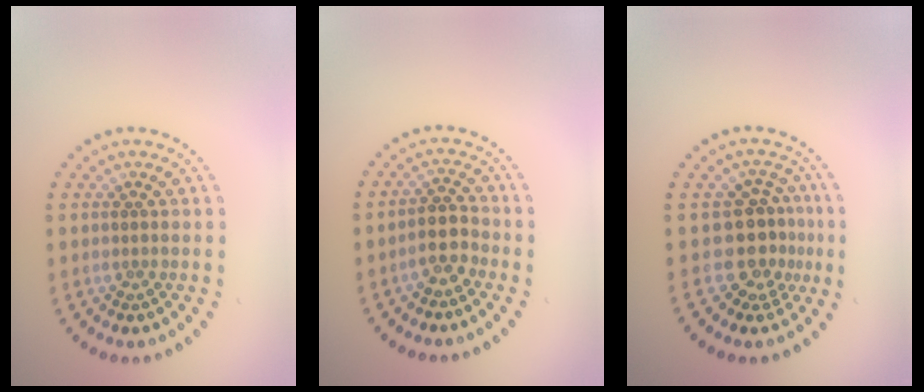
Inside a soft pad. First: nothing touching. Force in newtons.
{"total": 2.6, "press": 2.3, "slide": 1.3}
{"total": 3.2, "press": 2.4, "slide": 2.1}